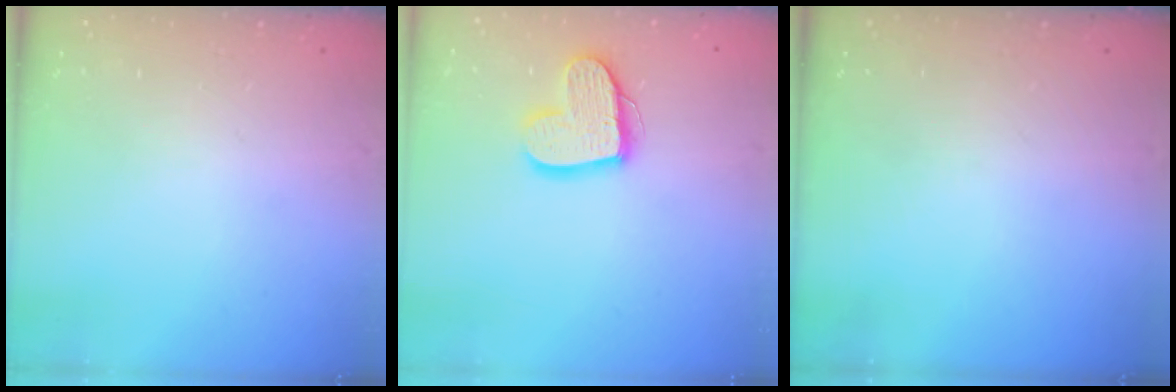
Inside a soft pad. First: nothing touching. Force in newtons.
{"total": 14.0, "press": 13.9, "slide": 1.2}
{"total": 0.0}